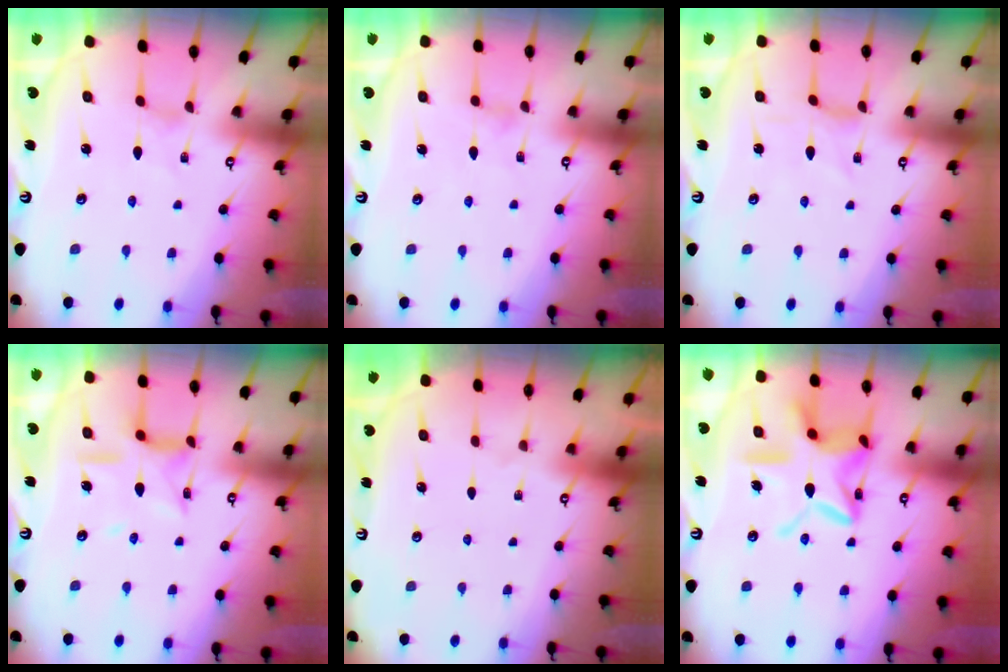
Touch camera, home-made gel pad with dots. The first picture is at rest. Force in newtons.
{"total": 0.7, "press": 0.7, "slide": 0.2}
{"total": 0.6, "press": 0.6, "slide": 0.2}
{"total": 10.8, "press": 10.7, "slide": 0.9}
{"total": 0.0}
{"total": 16.5, "press": 16.4, "slide": 1.6}